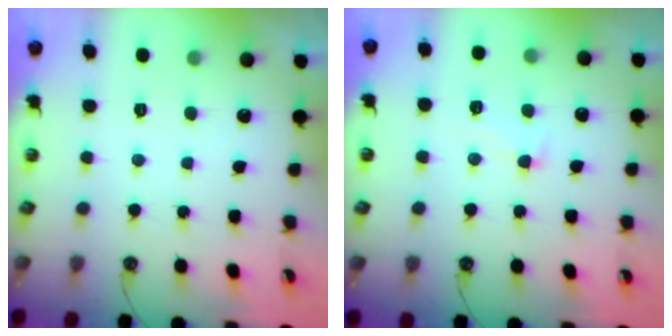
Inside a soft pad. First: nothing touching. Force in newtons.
{"total": 1.6, "press": 1.4, "slide": 0.8}